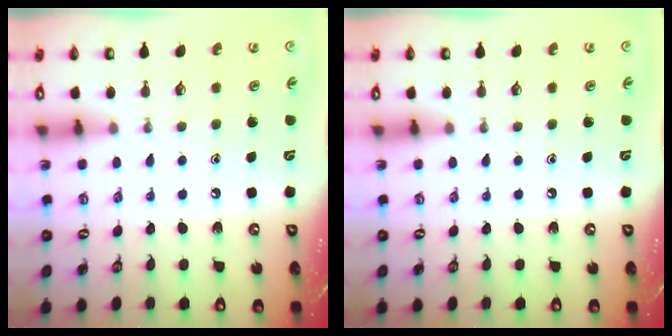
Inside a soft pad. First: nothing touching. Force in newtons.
{"total": 0.0}